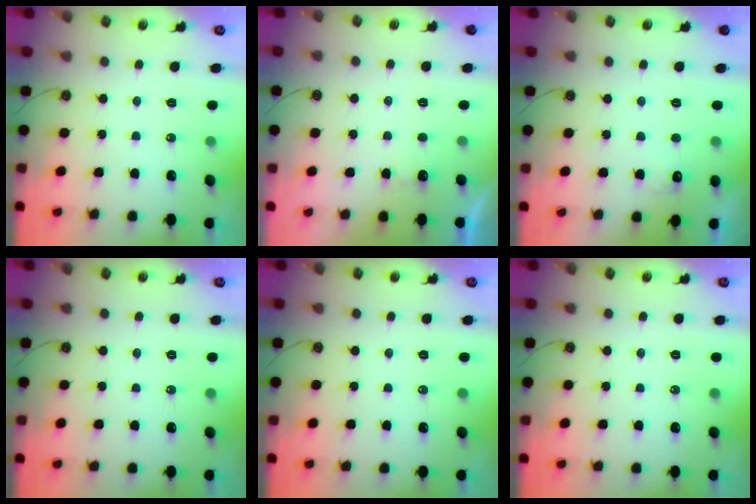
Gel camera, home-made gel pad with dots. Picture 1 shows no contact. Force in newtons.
{"total": 0.9, "press": 0.6, "slide": 0.7}
{"total": 5.2, "press": 5.0, "slide": 1.2}
{"total": 0.0}
{"total": 0.0}
{"total": 0.0}